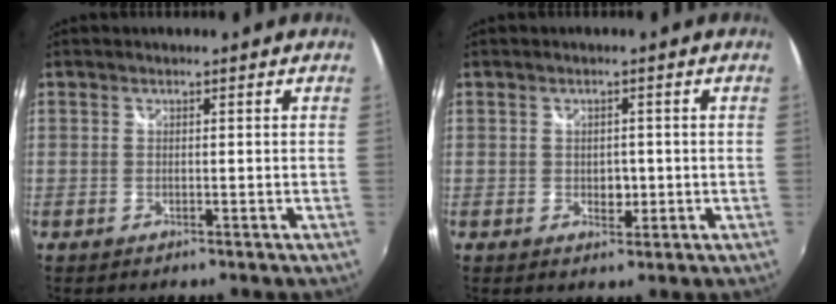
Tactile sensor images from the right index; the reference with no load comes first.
{"total": 2.4, "force": [-0.3, 1.9, 1.4], "torque": [-0.019, -0.001, -0.005]}